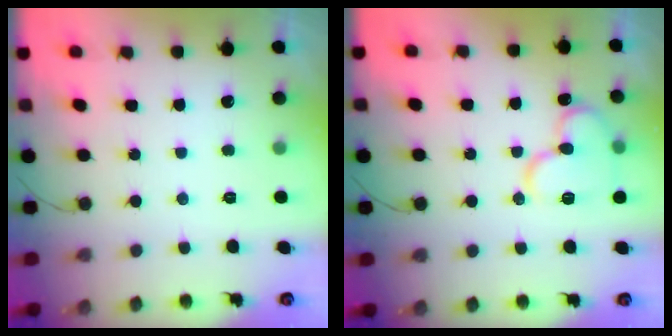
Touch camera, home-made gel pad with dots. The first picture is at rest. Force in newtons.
{"total": 13.6, "press": 13.5, "slide": 2.0}